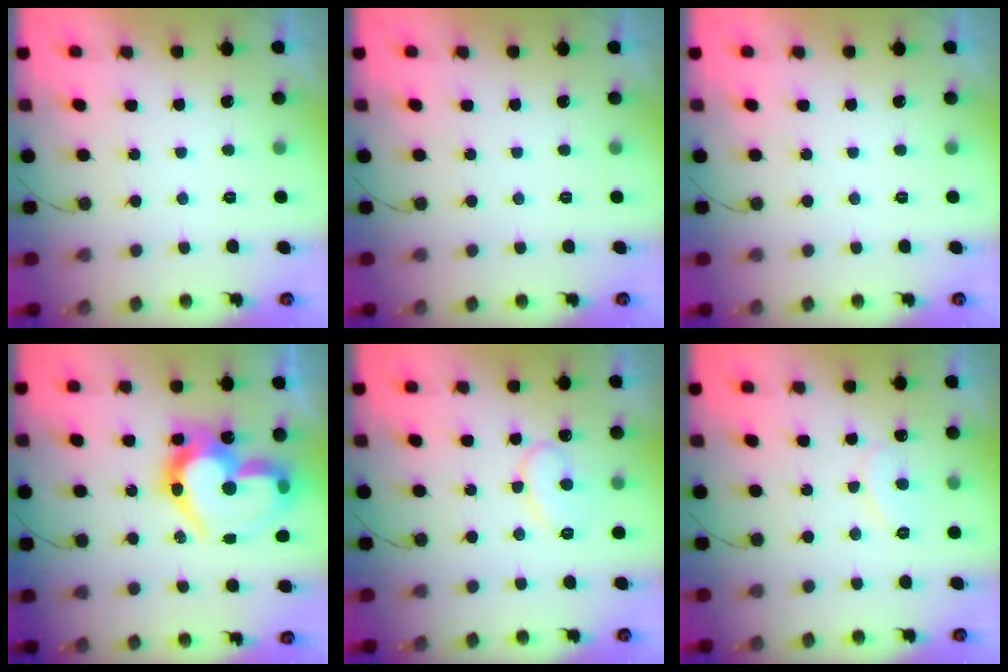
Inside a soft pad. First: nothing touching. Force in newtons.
{"total": 0.0}
{"total": 0.0}
{"total": 23.6, "press": 23.5, "slide": 2.1}
{"total": 10.6, "press": 10.5, "slide": 0.9}
{"total": 6.7, "press": 6.7, "slide": 0.4}